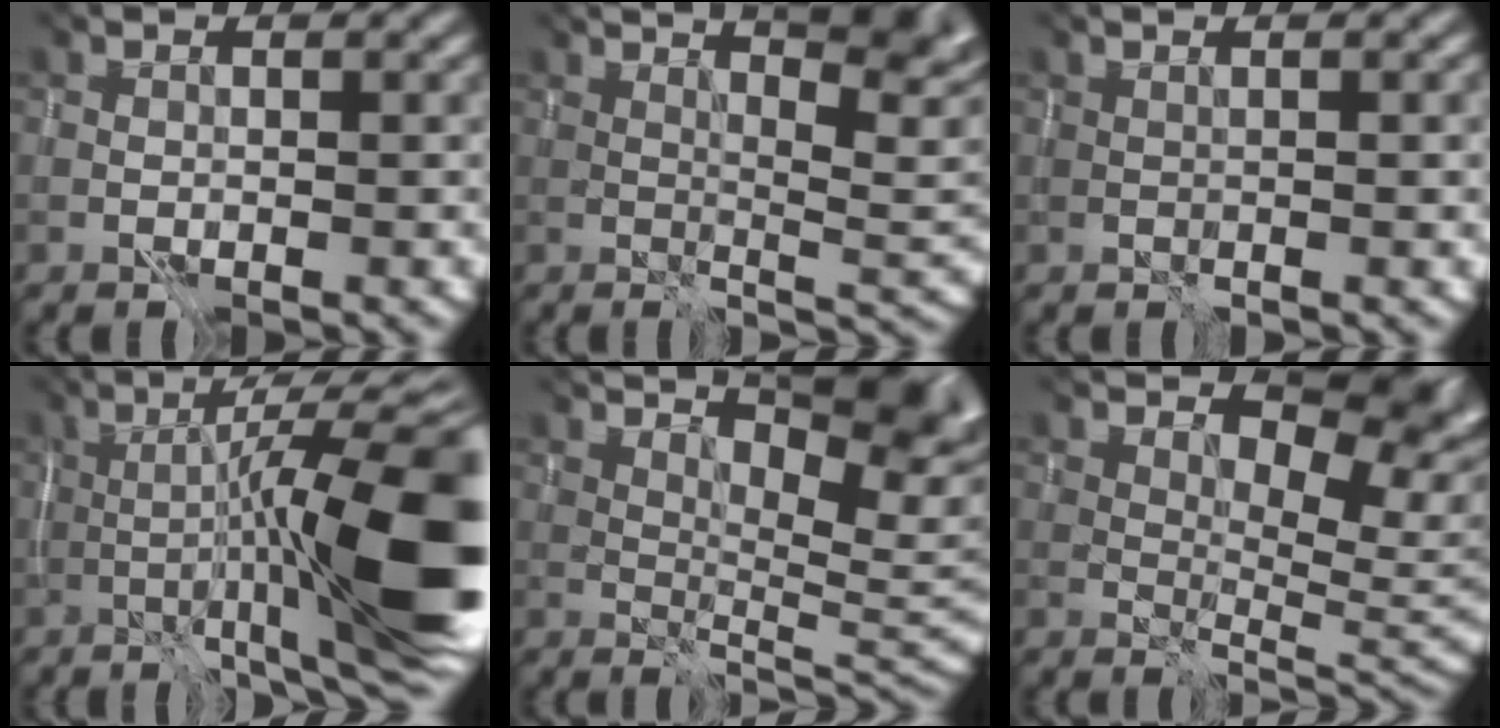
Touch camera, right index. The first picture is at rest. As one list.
[{"total": 6.8, "force": [3.3, 1.2, 5.8], "torque": [-0.060, 0.010, 0.062]}, {"total": 1.0, "force": [0.9, 0.2, 0.3], "torque": [-0.006, 0.000, 0.010]}, {"total": 12.8, "force": [-3.9, 0.6, 12.1], "torque": [-0.174, 0.010, -0.043]}, {"total": 7.4, "force": [4.5, 2.0, 5.6], "torque": [-0.078, -0.004, 0.091]}, {"total": 6.2, "force": [2.4, 2.8, 5.0], "torque": [-0.063, -0.014, 0.056]}]